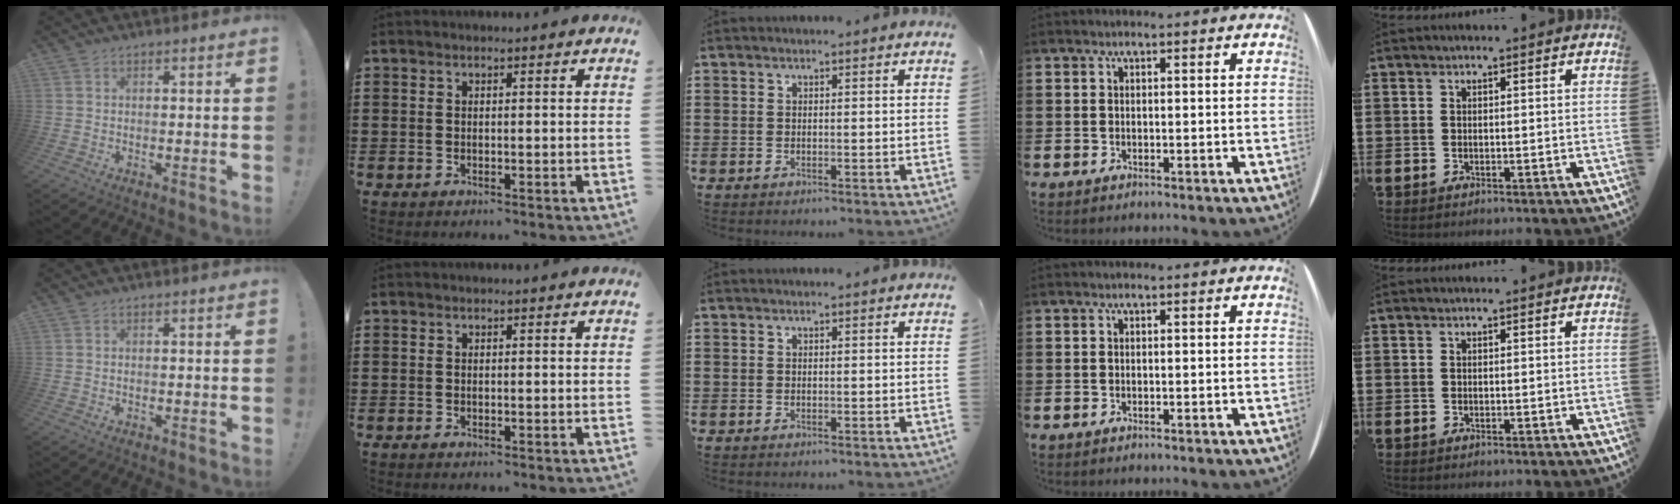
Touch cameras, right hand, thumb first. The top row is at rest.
{}